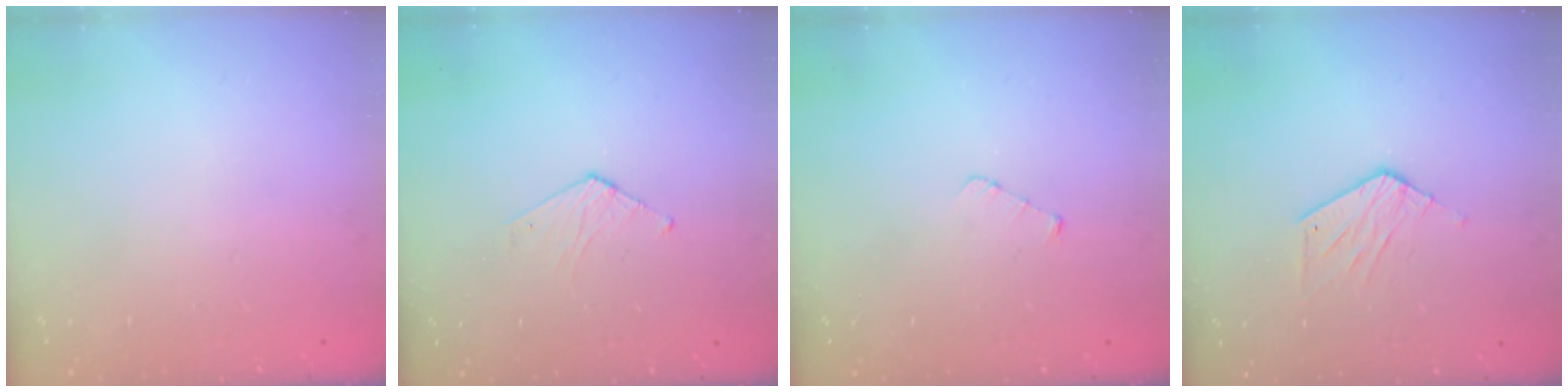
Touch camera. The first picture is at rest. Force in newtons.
{"total": 3.3, "press": 3.2, "slide": 0.3}
{"total": 2.5, "press": 2.5, "slide": 0.2}
{"total": 6.4, "press": 6.4, "slide": 0.2}